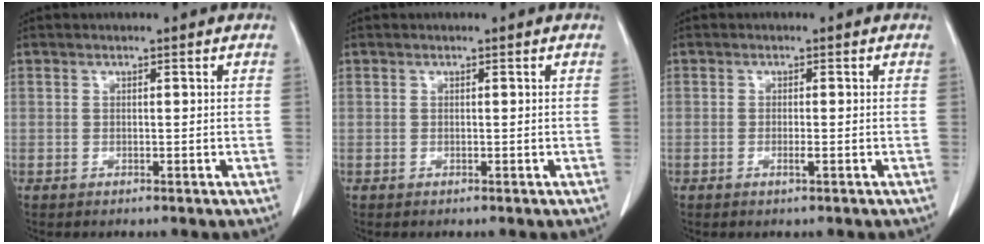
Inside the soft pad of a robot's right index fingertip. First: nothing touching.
{"total": 0.0}
{"total": 1.1, "force": [-0.4, 0.0, 1.0], "torque": [-0.020, -0.002, -0.006]}